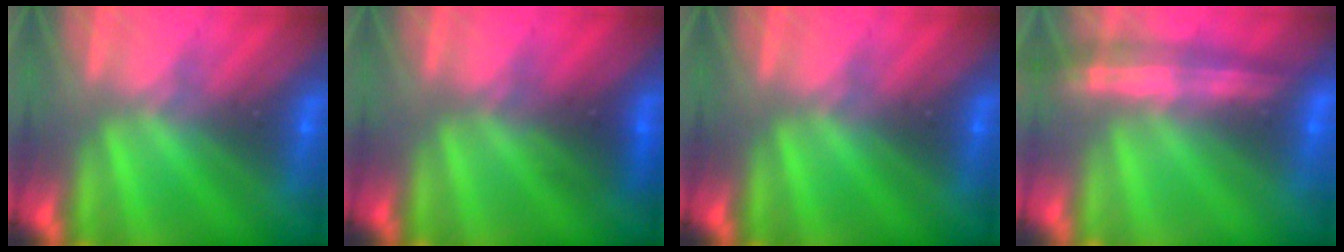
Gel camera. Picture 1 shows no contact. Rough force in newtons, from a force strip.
{"total": 2.5}
{"total": 0.0}
{"total": 7.5}